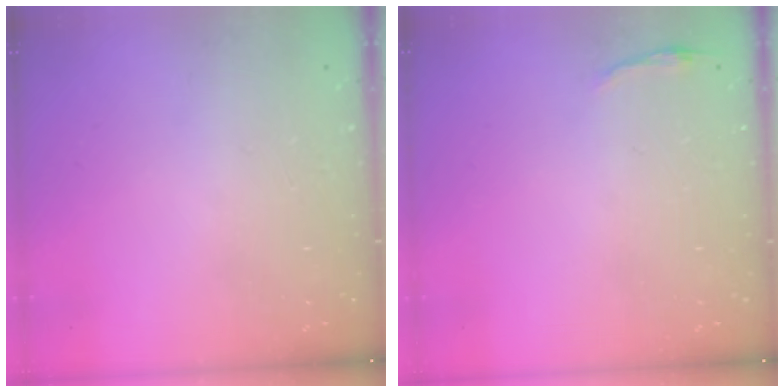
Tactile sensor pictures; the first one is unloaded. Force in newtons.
{"total": 2.9, "press": 2.8, "slide": 0.7}